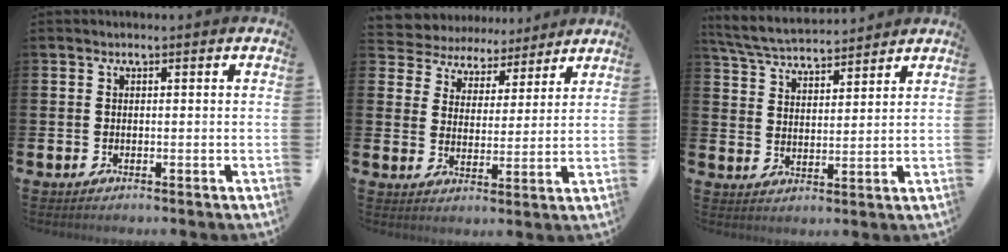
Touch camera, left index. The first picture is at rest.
{"total": 5.7, "force": [5.0, 2.6, -0.5], "torque": [-0.028, -0.036, 0.088]}
{"total": 5.6, "force": [5.4, 0.8, 0.9], "torque": [-0.042, -0.029, 0.098]}